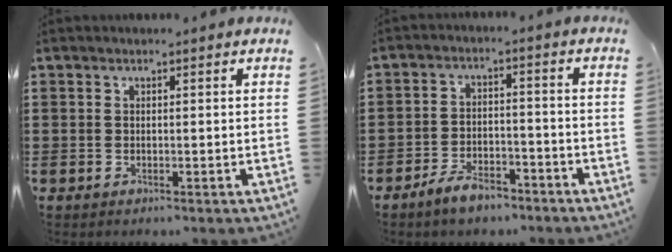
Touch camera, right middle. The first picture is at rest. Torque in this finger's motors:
{"motor_torque": [2.14, 0.00, 0.20, 0.06]}